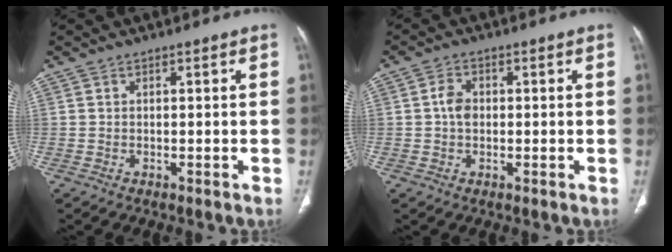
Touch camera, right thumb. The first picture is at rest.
{"total": 3.3, "force": [0.0, 2.4, 2.2], "torque": [-0.038, 0.007, -0.005]}